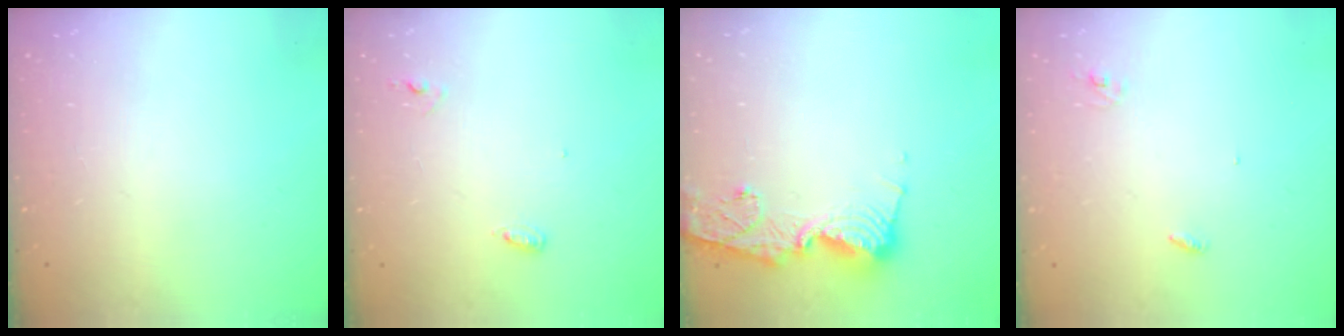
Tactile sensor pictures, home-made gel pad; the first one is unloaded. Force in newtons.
{"total": 5.0, "press": 5.0, "slide": 0.4}
{"total": 11.2, "press": 11.2, "slide": 1.3}
{"total": 2.8, "press": 2.8, "slide": 0.3}